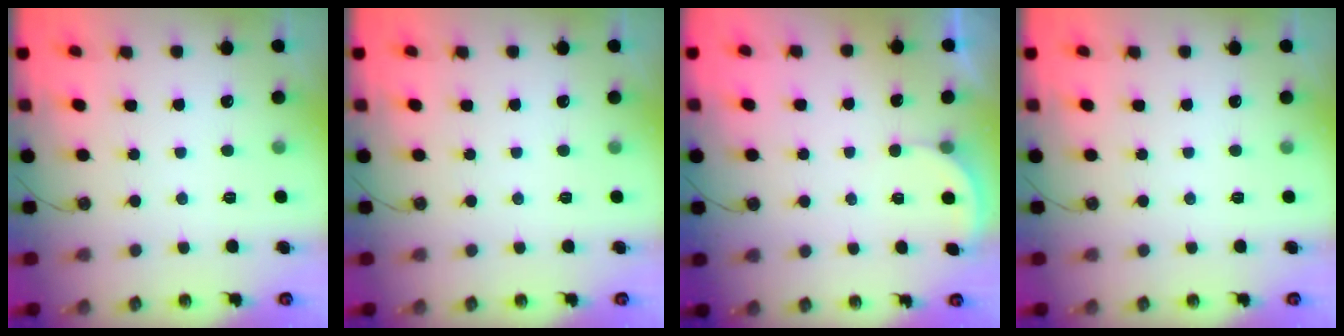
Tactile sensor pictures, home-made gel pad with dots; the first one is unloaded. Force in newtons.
{"total": 0.0}
{"total": 1.4, "press": 1.3, "slide": 0.5}
{"total": 0.0}